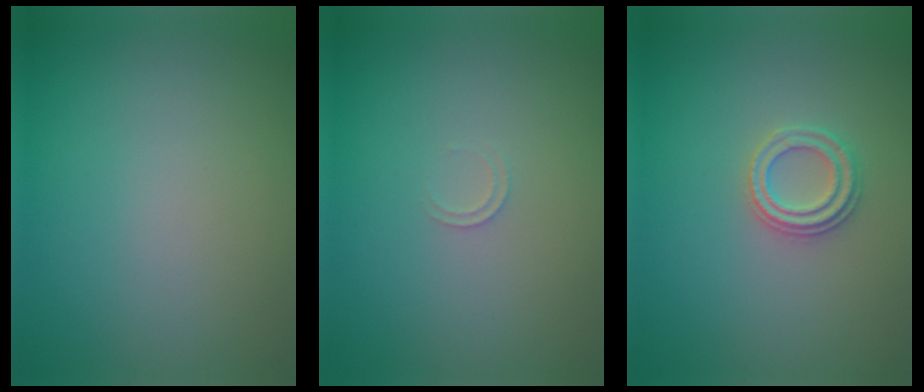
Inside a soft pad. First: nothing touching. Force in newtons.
{"total": 0.7, "press": 0.7, "slide": 0.1}
{"total": 2.2, "press": 2.2, "slide": 0.3}